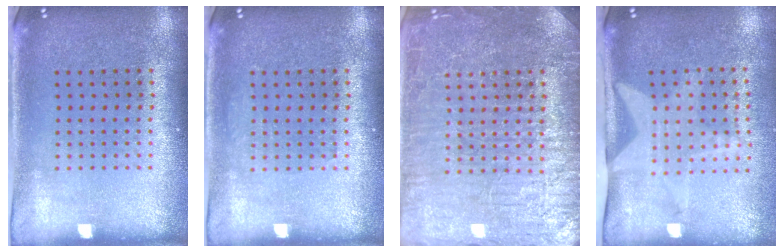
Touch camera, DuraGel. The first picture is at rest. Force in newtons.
{"total": 0.6, "press": 0.6, "slide": 0.1}
{"total": 6.9, "press": 6.9, "slide": 1.0}
{"total": 2.0, "press": 1.5, "slide": 1.4}